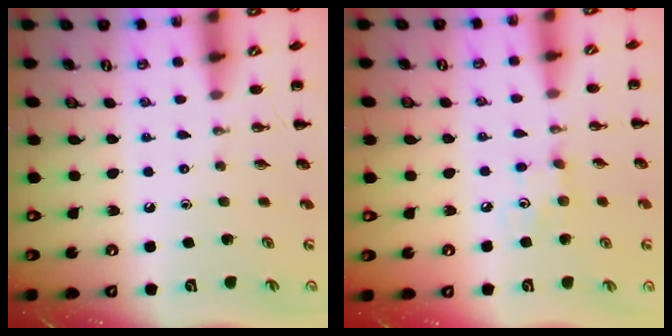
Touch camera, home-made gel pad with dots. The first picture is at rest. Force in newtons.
{"total": 6.6, "press": 6.3, "slide": 1.8}